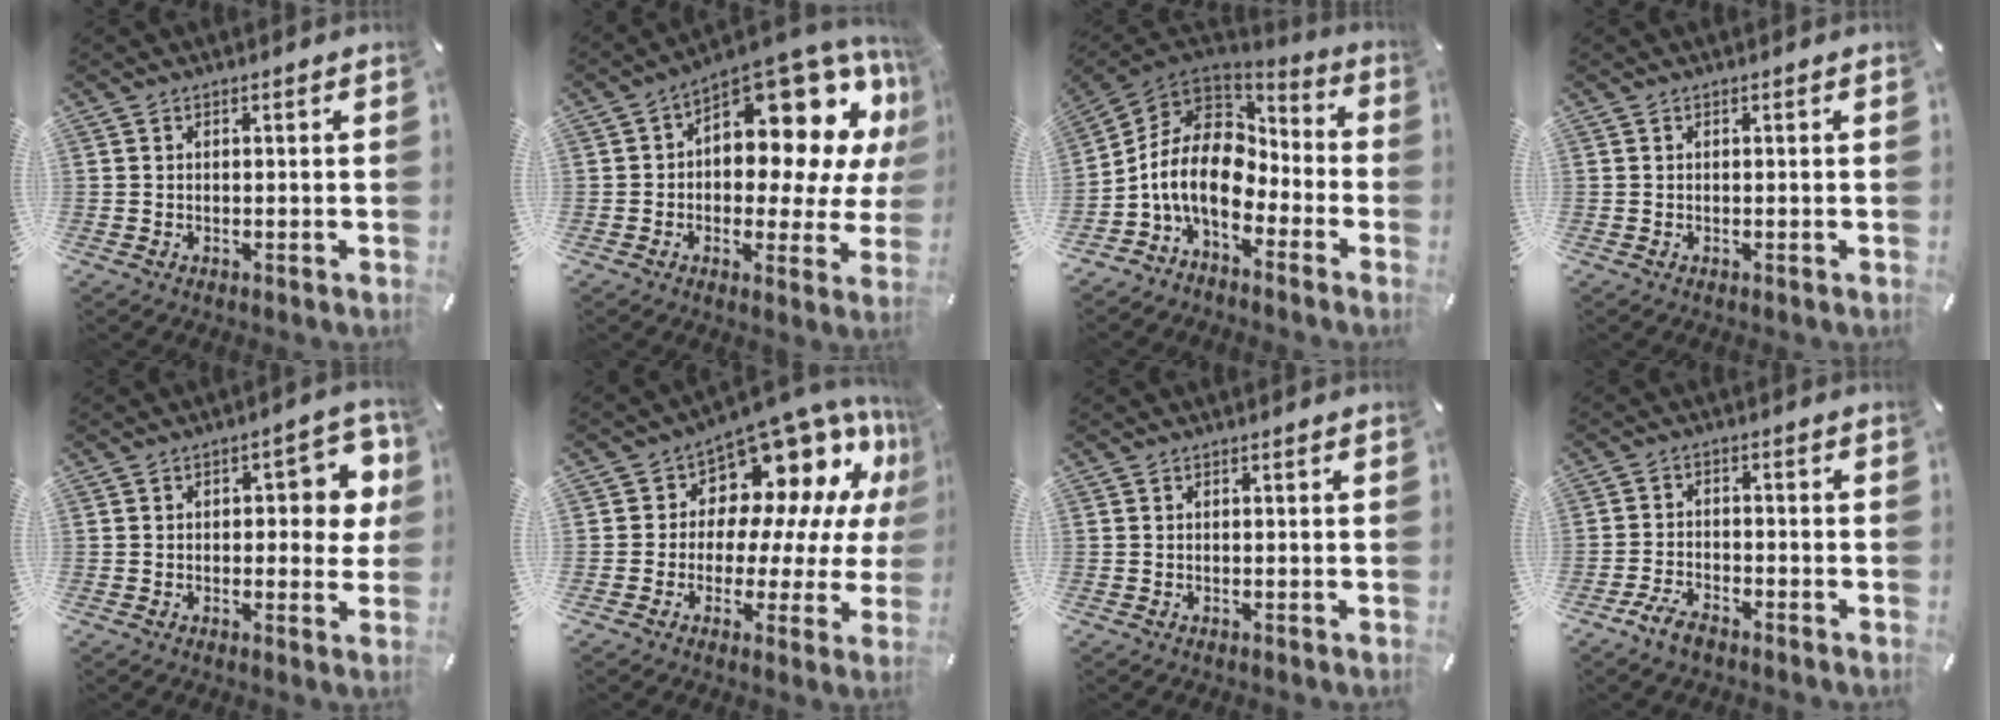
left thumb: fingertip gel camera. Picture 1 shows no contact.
{"total": 14.8, "force": [7.5, 7.7, 10.1], "torque": [-0.127, -0.085, 0.121]}
{"total": 14.1, "force": [-4.0, 9.5, 9.6], "torque": [-0.221, 0.010, -0.078]}
{"total": 0.0}
{"total": 9.7, "force": [1.5, 4.8, 8.3], "torque": [-0.097, -0.007, 0.019]}
{"total": 13.8, "force": [9.0, 8.5, 6.2], "torque": [-0.082, -0.095, 0.154]}
{"total": 0.0}
{"total": 5.2, "force": [-3.9, 2.3, 2.5], "torque": [-0.064, 0.016, -0.081]}